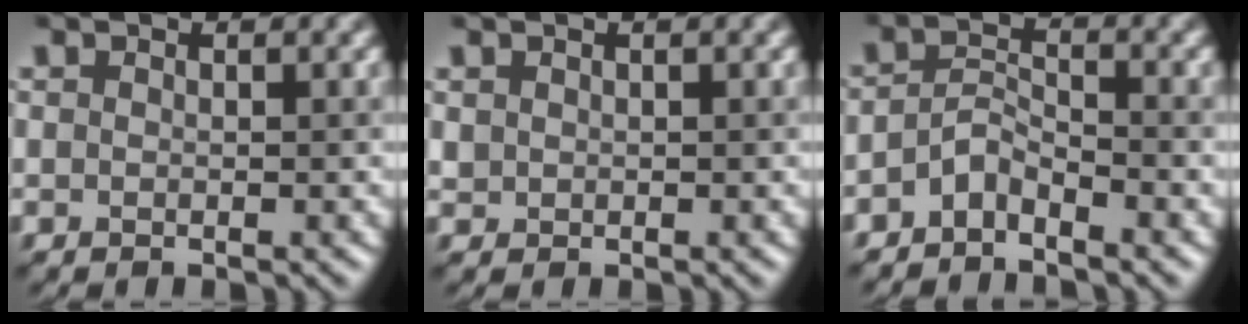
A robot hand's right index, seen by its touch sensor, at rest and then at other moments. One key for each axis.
{"total": 0.8, "fx": 0.6, "fy": 0.5, "fz": -0.3, "tx": 0.013, "ty": 0.005, "tz": 0.012}
{"total": 1.8, "fx": -1.4, "fy": 0.7, "fz": 0.9, "tx": -0.018, "ty": 0.013, "tz": -0.034}